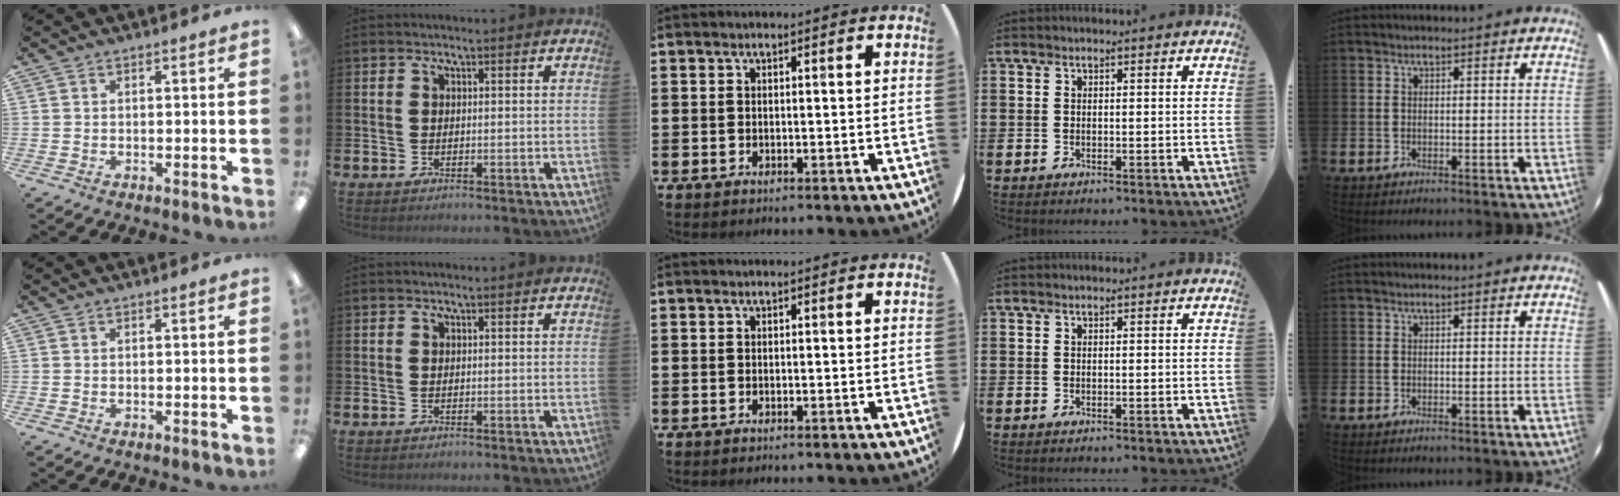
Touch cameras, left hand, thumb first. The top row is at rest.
{}